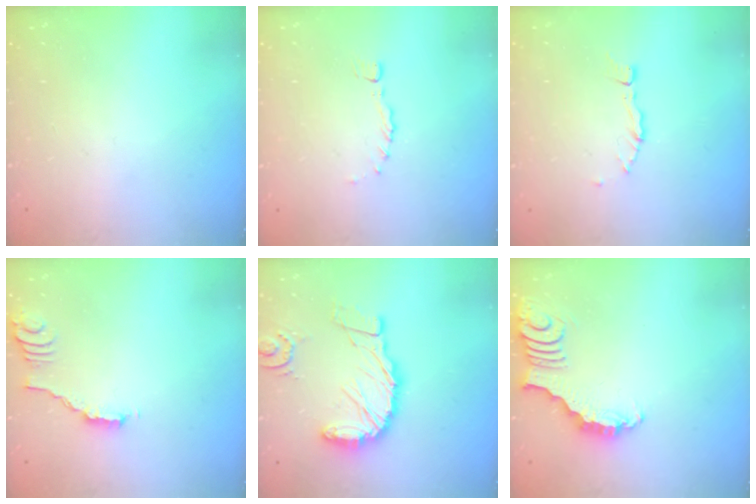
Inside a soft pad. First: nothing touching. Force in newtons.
{"total": 0.0}
{"total": 2.8, "press": 2.8, "slide": 0.2}
{"total": 2.0, "press": 2.0, "slide": 0.5}
{"total": 15.8, "press": 15.7, "slide": 2.1}
{"total": 3.4, "press": 3.4, "slide": 0.6}